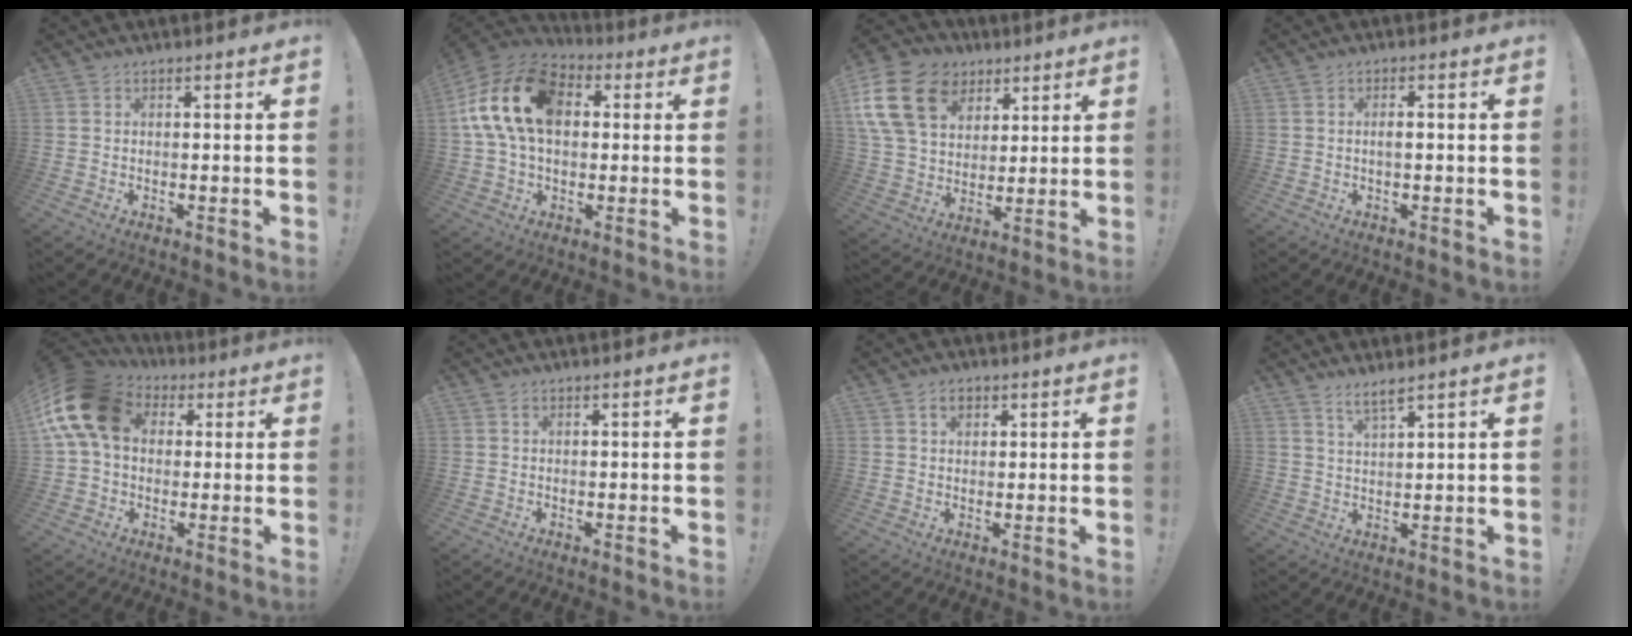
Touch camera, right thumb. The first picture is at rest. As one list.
[{"total": 19.1, "force": [3.7, 12.6, 13.9], "torque": [-0.266, 0.015, 0.070]}, {"total": 20.0, "force": [7.6, 14.7, 11.2], "torque": [-0.212, -0.026, 0.151]}, {"total": 2.1, "force": [-0.5, 0.4, 2.0], "torque": [-0.034, 0.002, -0.011]}, {"total": 17.6, "force": [4.2, 12.6, 11.5], "torque": [-0.218, 0.002, 0.082]}, {"total": 0.0}, {"total": 2.8, "force": [1.3, 1.8, 1.6], "torque": [-0.021, 0.000, 0.020]}, {"total": 4.0, "force": [3.2, 0.2, 2.4], "torque": [-0.045, -0.017, 0.054]}]